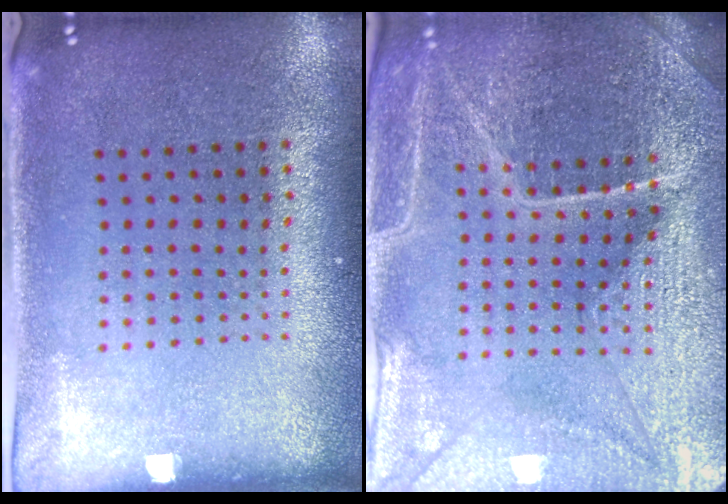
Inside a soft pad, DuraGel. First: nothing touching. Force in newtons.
{"total": 5.2, "press": 4.9, "slide": 1.8}